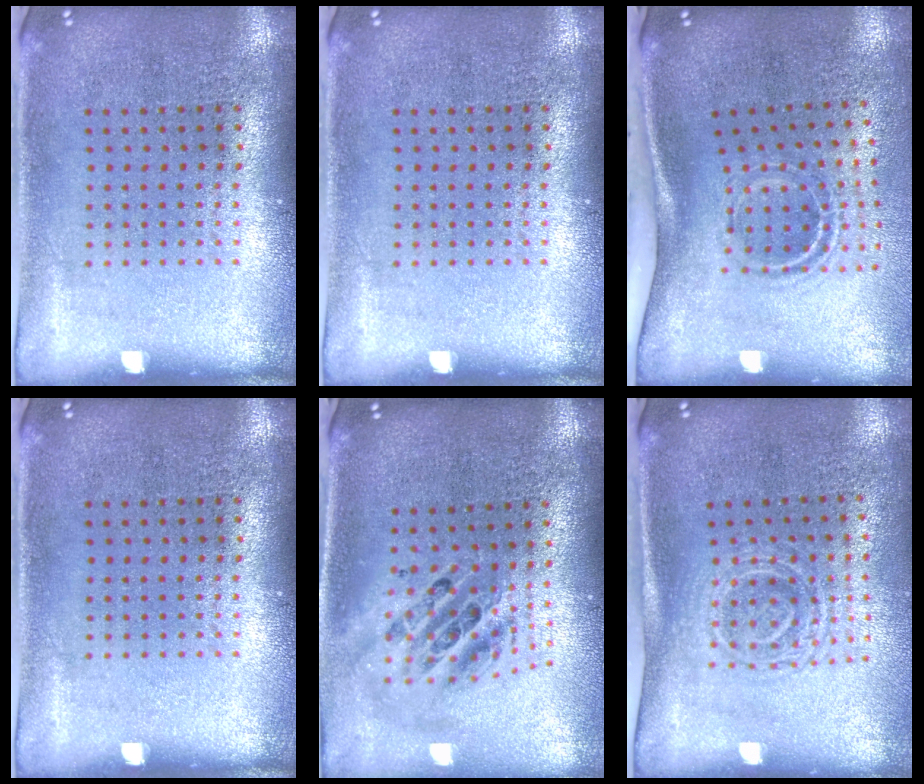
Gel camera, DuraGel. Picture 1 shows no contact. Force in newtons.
{"total": 0.0}
{"total": 2.0, "press": 1.2, "slide": 1.7}
{"total": 0.0}
{"total": 2.2, "press": 1.6, "slide": 1.4}
{"total": 1.6, "press": 1.3, "slide": 1.0}